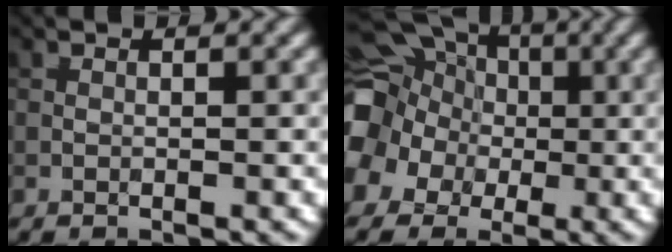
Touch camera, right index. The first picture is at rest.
{"total": 16.7, "force": [-1.2, 15.7, 5.8], "torque": [-0.157, -0.008, -0.061]}